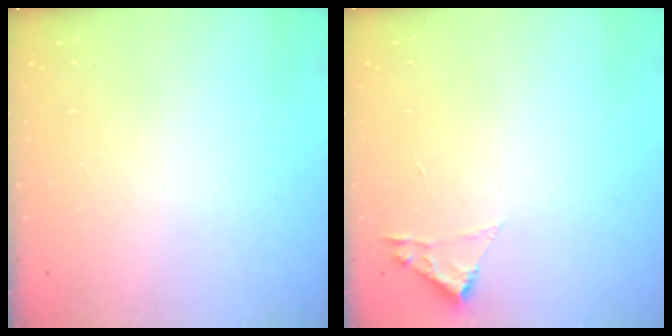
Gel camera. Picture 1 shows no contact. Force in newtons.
{"total": 1.8, "press": 1.8, "slide": 0.2}